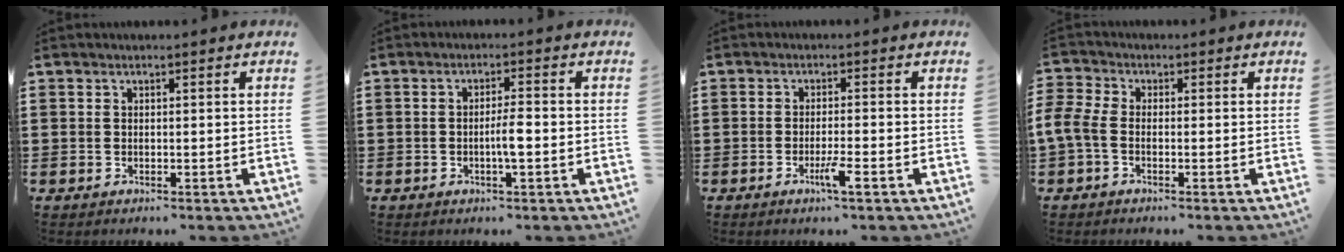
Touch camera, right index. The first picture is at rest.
{"total": 3.5, "force": [-0.9, 0.5, 3.3], "torque": [-0.066, -0.002, -0.018]}
{"total": 3.5, "force": [-1.9, 0.0, 3.0], "torque": [-0.054, -0.010, -0.034]}
{"total": 3.4, "force": [-1.3, 1.7, 2.7], "torque": [-0.077, -0.006, -0.031]}